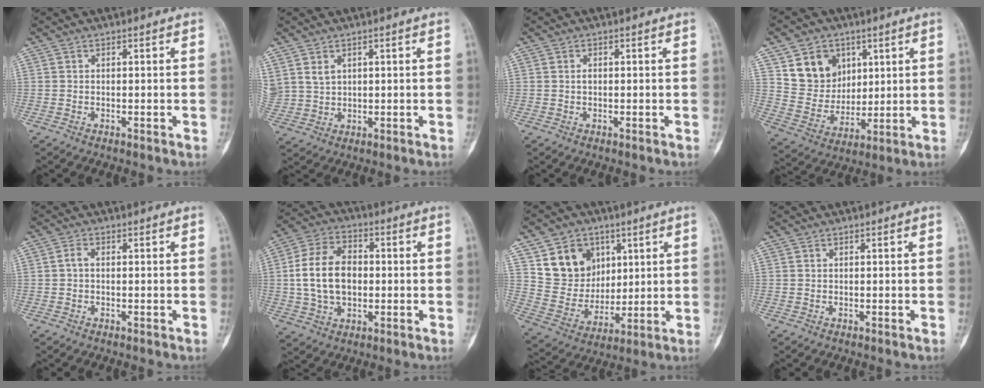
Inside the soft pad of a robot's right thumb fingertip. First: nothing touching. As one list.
[{"total": 4.2, "force": [2.3, 2.9, 2.0], "torque": [-0.035, -0.007, 0.060]}, {"total": 0.7, "force": [0.1, 0.5, 0.5], "torque": [-0.010, 0.002, 0.004]}, {"total": 12.0, "force": [5.5, 9.8, 4.3], "torque": [-0.040, -0.029, 0.111]}, {"total": 1.4, "force": [-0.1, 0.9, 1.1], "torque": [-0.018, 0.003, -0.005]}, {"total": 13.0, "force": [0.1, 8.8, 9.6], "torque": [-0.166, 0.018, 0.004]}, {"total": 13.3, "force": [6.0, 10.8, 5.0], "torque": [-0.050, -0.028, 0.120]}, {"total": 0.0}]